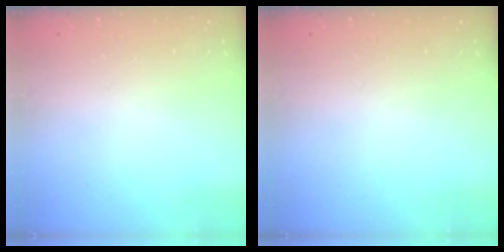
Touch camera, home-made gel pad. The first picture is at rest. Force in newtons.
{"total": 0.0}